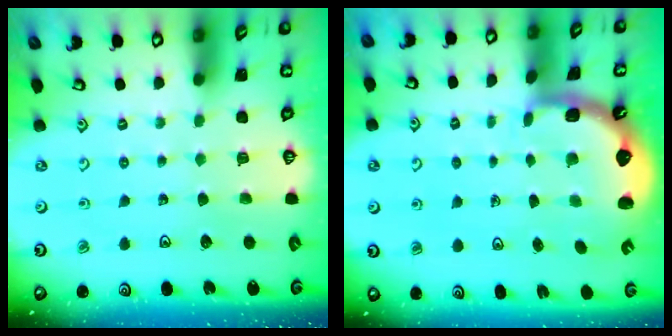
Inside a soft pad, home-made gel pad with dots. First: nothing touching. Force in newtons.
{"total": 2.7, "press": 1.4, "slide": 2.3}